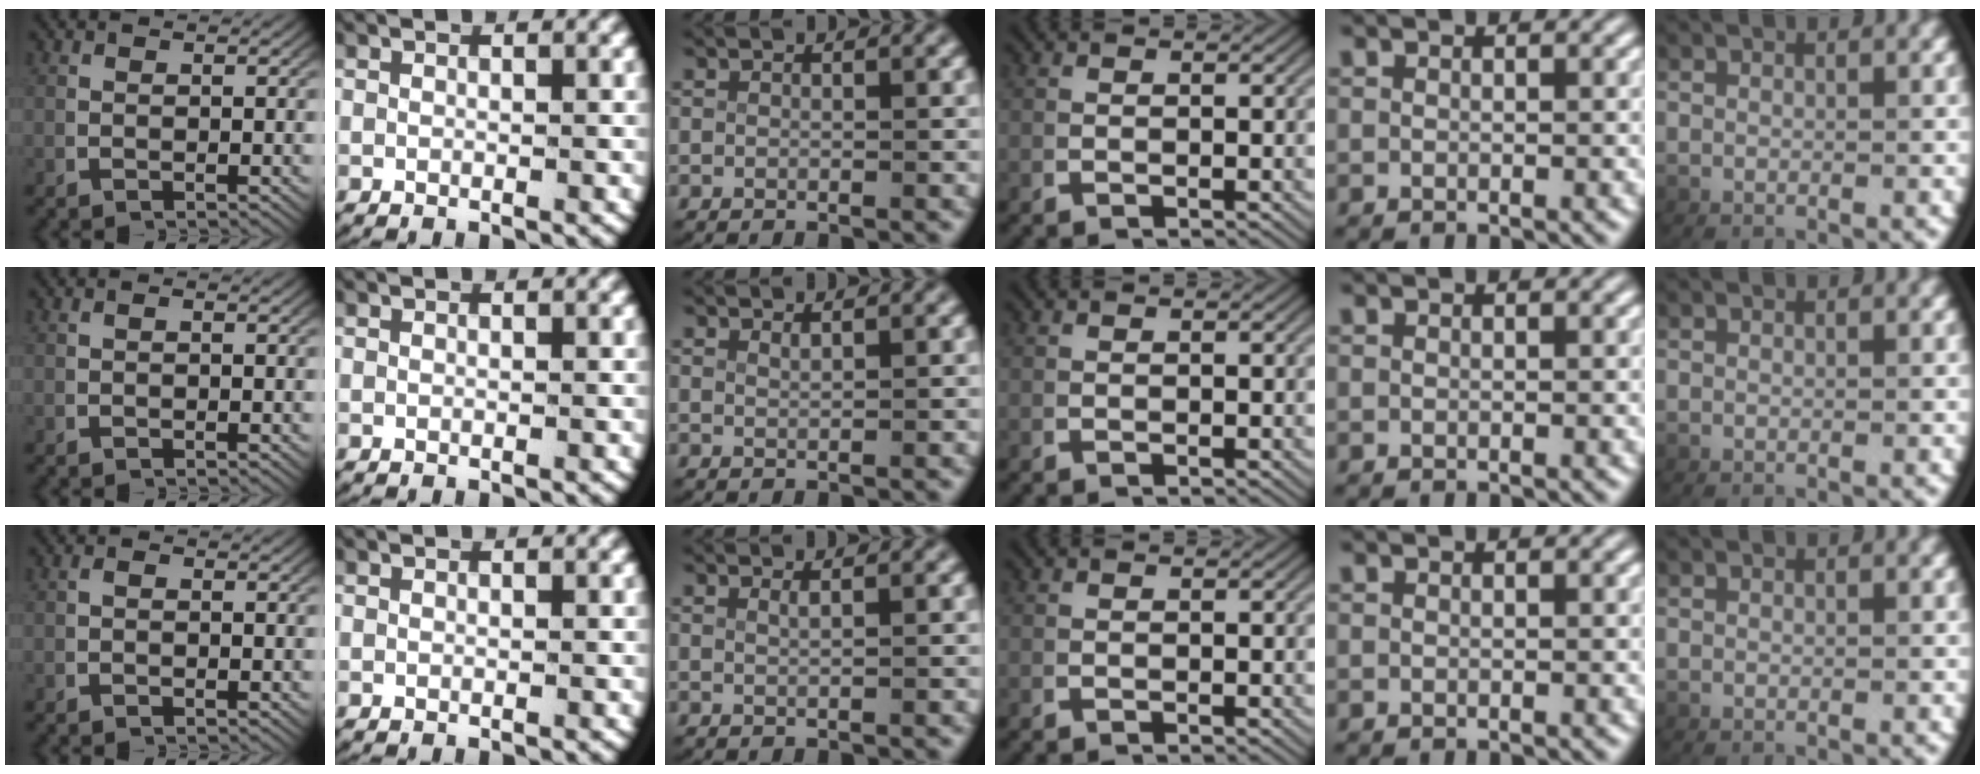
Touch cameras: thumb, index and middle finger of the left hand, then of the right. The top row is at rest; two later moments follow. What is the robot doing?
{"motion": "lift_and_place", "object": "paper"}